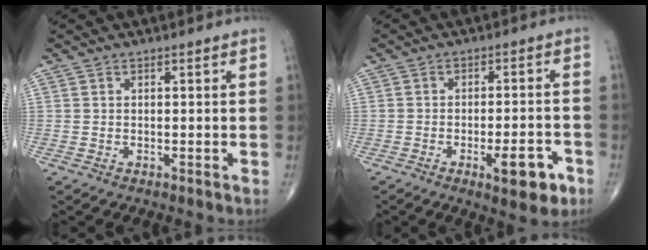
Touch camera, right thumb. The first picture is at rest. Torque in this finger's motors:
{"motor_torque": [1.26, 1.16, 0.58, -0.87, 0.28]}